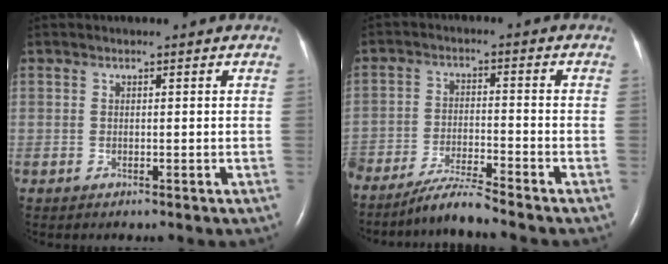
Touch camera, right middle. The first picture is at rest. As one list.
[{"total": 5.6, "force": [-5.1, -1.1, 2.0], "torque": [-0.039, -0.021, -0.095]}]